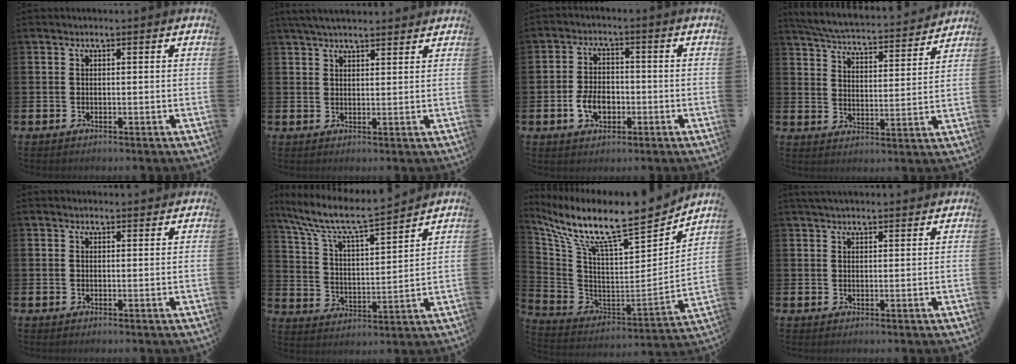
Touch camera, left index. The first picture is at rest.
{"total": 3.7, "force": [3.5, 0.7, 1.1], "torque": [-0.025, -0.008, 0.065]}
{"total": 4.6, "force": [-1.5, 3.1, 3.1], "torque": [-0.046, 0.004, -0.030]}
{"total": 5.5, "force": [5.4, 0.5, 1.1], "torque": [-0.046, -0.044, 0.090]}
{"total": 1.0, "force": [1.0, 0.3, 0.0], "torque": [0.011, -0.003, 0.015]}
{"total": 8.9, "force": [8.0, 1.2, 3.8], "torque": [-0.109, -0.050, 0.133]}
{"total": 11.9, "force": [9.8, 1.8, 6.4], "torque": [-0.145, -0.080, 0.159]}
{"total": 2.4, "force": [2.3, 0.5, 0.5], "torque": [-0.009, -0.004, 0.041]}